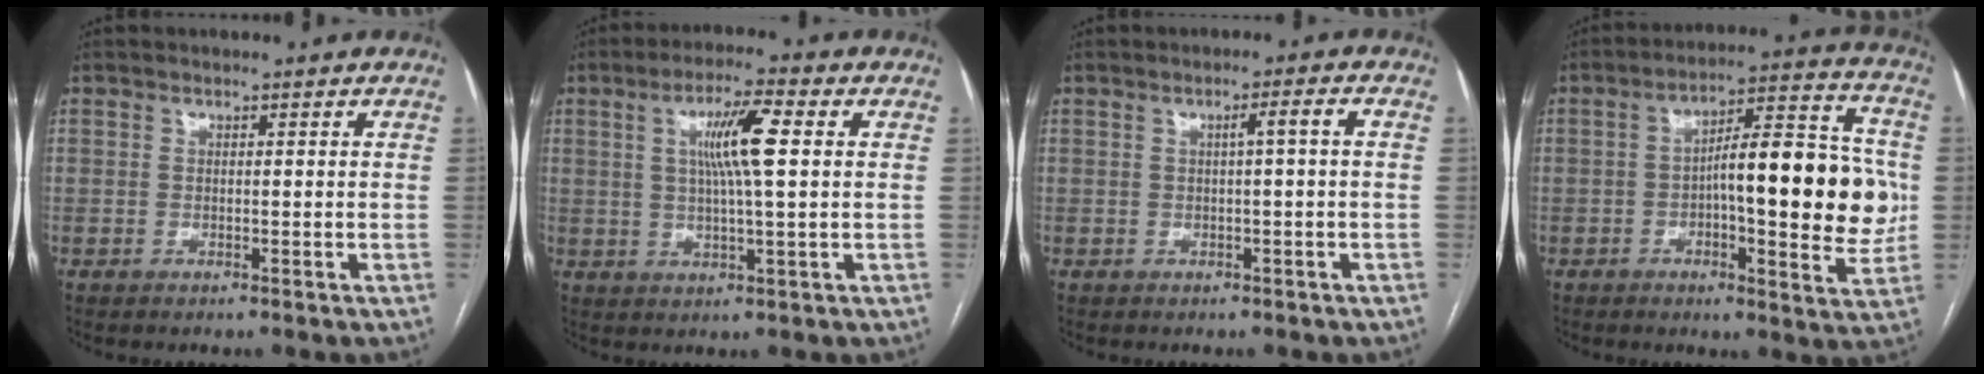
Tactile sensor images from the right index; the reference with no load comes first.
{"total": 8.3, "force": [1.8, 0.5, 8.1], "torque": [-0.148, 0.008, 0.030]}
{"total": 2.3, "force": [0.1, -0.3, 2.3], "torque": [-0.034, 0.005, 0.004]}
{"total": 17.3, "force": [-0.4, 4.4, 16.8], "torque": [-0.232, 0.030, -0.004]}